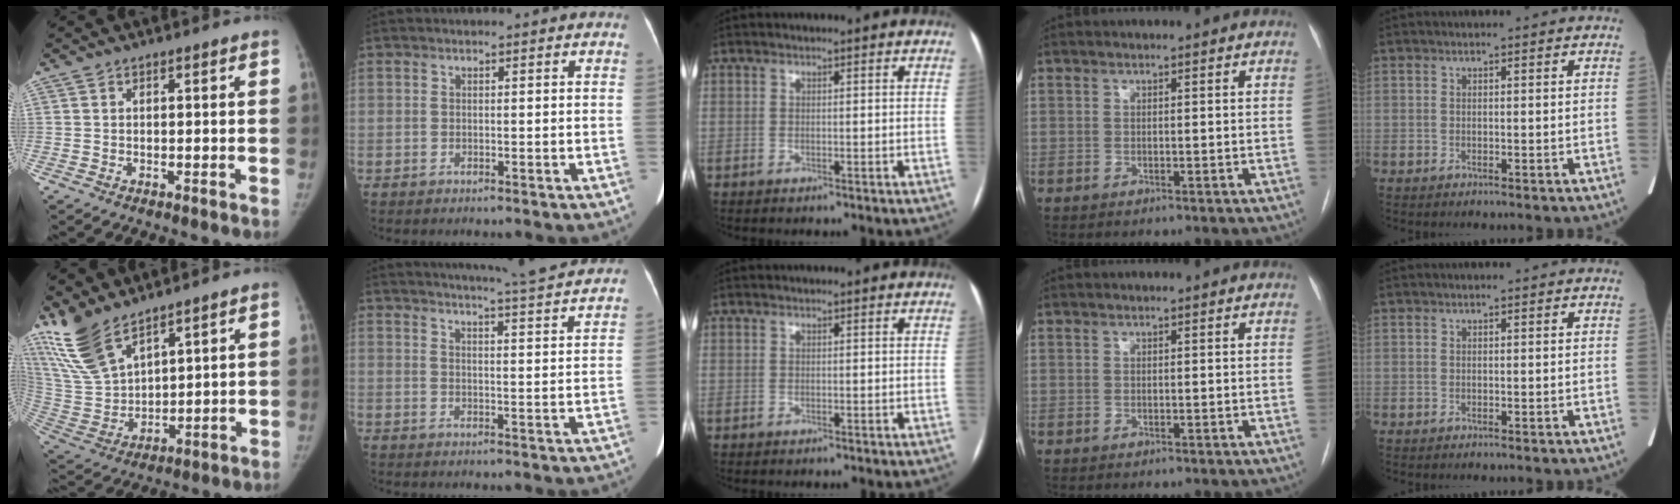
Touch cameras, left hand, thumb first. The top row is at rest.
{"thumb": {"total": 13.7, "force": [10.6, 5.1, 7.1], "torque": [-0.135, -0.045, 0.231]}, "index": {"total": 14.9, "force": [14.0, -1.0, 5.1], "torque": [-0.086, -0.032, 0.164]}}